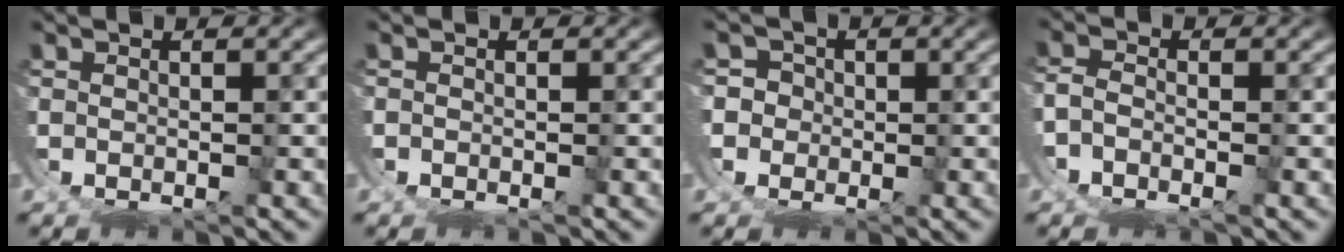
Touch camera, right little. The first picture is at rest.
{"total": 0.7, "force": [-0.3, 0.6, 0.1], "torque": [-0.012, -0.004, -0.009]}
{"total": 7.9, "force": [-0.8, 7.4, 2.6], "torque": [-0.088, -0.027, -0.021]}
{"total": 2.5, "force": [-1.6, 1.7, 1.0], "torque": [-0.026, -0.005, -0.040]}